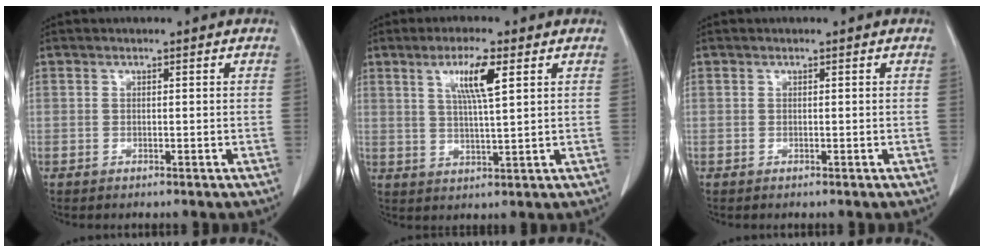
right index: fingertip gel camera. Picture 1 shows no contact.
{"total": 6.5, "force": [2.7, 0.2, 5.9], "torque": [-0.110, -0.001, 0.050]}
{"total": 0.0}